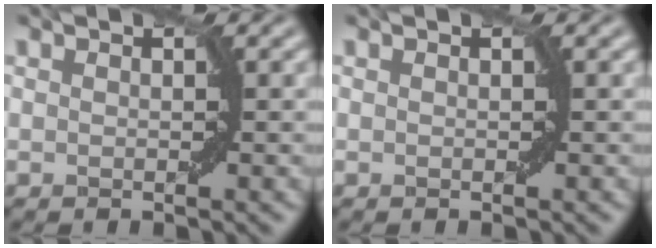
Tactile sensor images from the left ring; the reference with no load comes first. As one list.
[{"total": 0.0}]